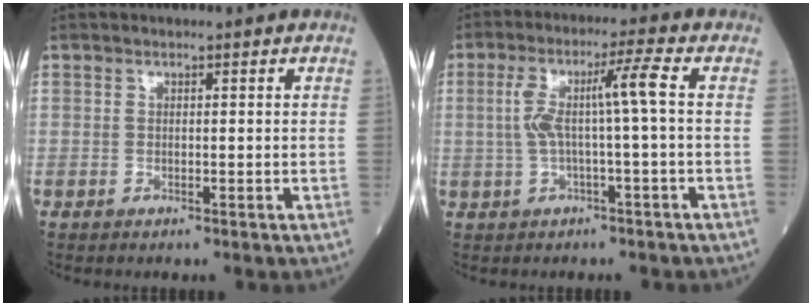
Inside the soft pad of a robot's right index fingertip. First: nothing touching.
{"total": 6.6, "force": [0.3, -0.6, 6.6], "torque": [-0.132, 0.021, 0.010]}